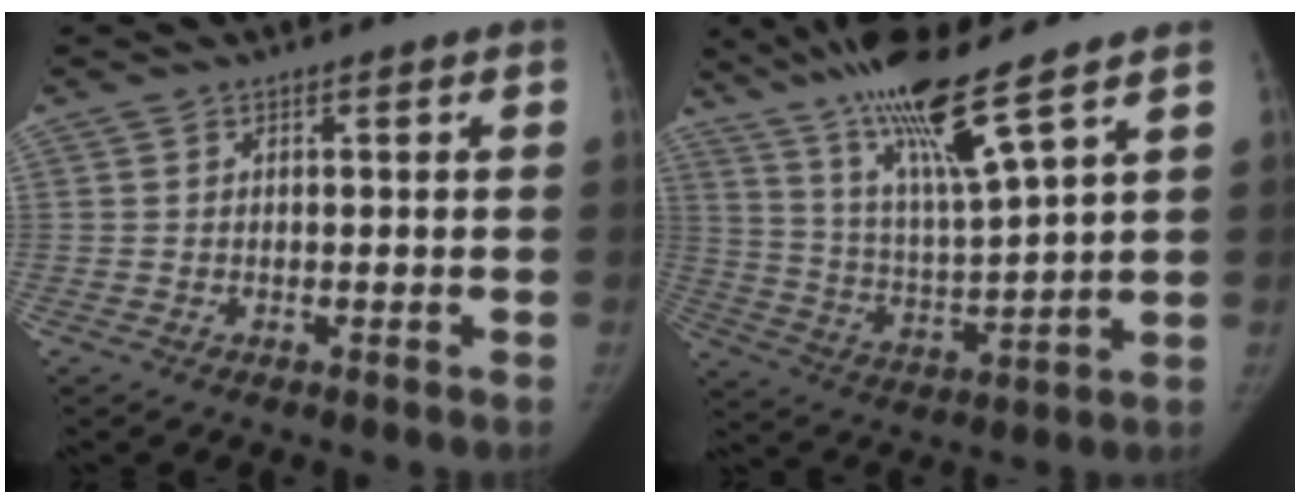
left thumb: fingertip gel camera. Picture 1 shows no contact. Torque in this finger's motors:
{"motor_torque": [1.32, -0.75, 1.45, -1.32, 0.46]}